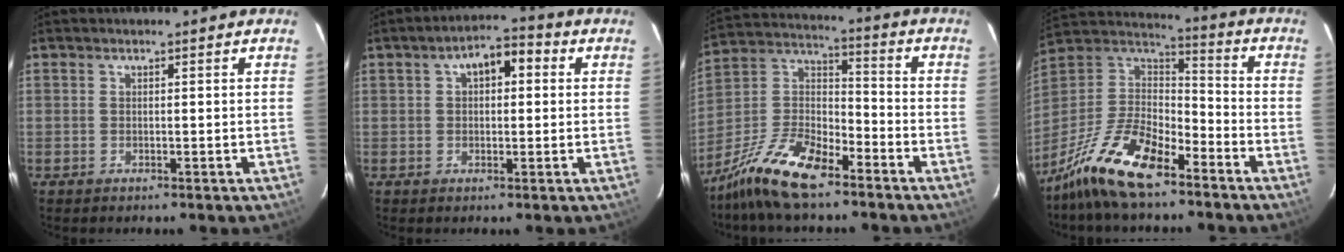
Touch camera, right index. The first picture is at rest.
{"total": 6.2, "force": [1.6, 3.6, 4.9], "torque": [-0.080, 0.028, 0.027]}
{"total": 14.9, "force": [-10.5, 5.2, 9.2], "torque": [-0.201, 0.010, -0.201]}
{"total": 18.4, "force": [-12.9, 6.6, 11.4], "torque": [-0.245, -0.003, -0.243]}